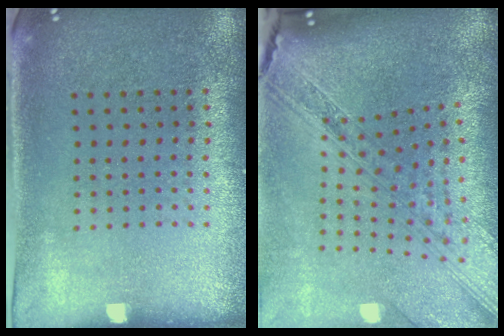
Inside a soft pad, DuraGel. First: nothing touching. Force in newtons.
{"total": 3.8, "press": 2.8, "slide": 2.6}